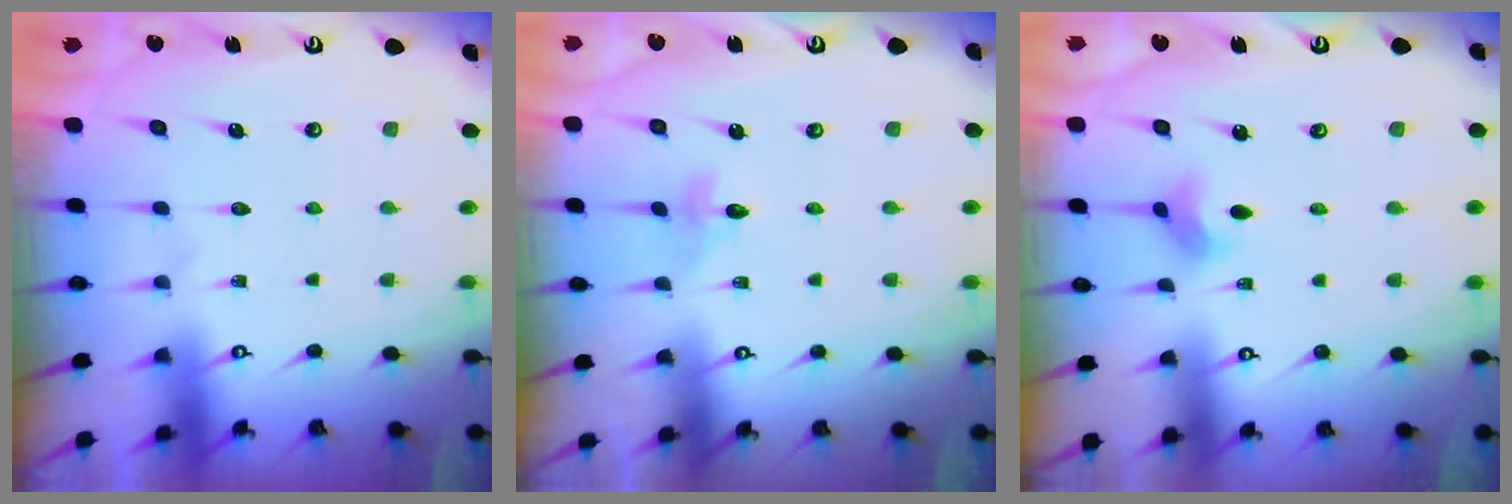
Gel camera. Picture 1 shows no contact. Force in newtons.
{"total": 2.8, "press": 2.7, "slide": 0.3}
{"total": 2.9, "press": 2.9, "slide": 0.3}